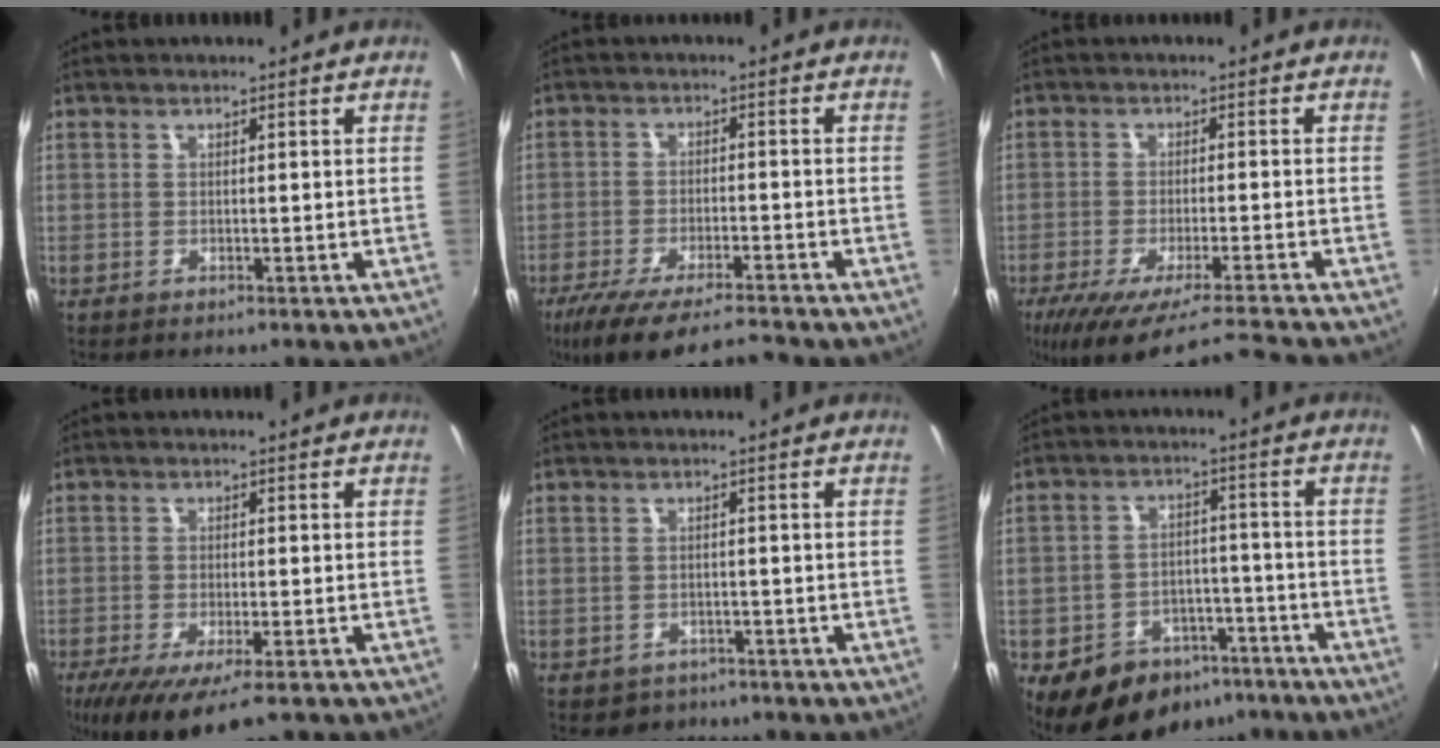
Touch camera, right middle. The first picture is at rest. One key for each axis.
{"total": 12.2, "fx": -10.3, "fy": 1.8, "fz": 6.3, "tx": -0.141, "ty": -0.031, "tz": -0.179}
{"total": 12.7, "fx": -10.8, "fy": -0.6, "fz": 6.6, "tx": -0.125, "ty": -0.036, "tz": -0.184}
{"total": 10.7, "fx": -6.9, "fy": 2.7, "fz": 7.6, "tx": -0.152, "ty": -0.040, "tz": -0.113}
{"total": 2.8, "fx": -1.8, "fy": 2.1, "fz": 0.3, "tx": -0.013, "ty": -0.004, "tz": -0.025}
{"total": 14.5, "fx": -9.4, "fy": 9.5, "fz": 5.8, "tx": -0.133, "ty": 0.016, "tz": -0.119}